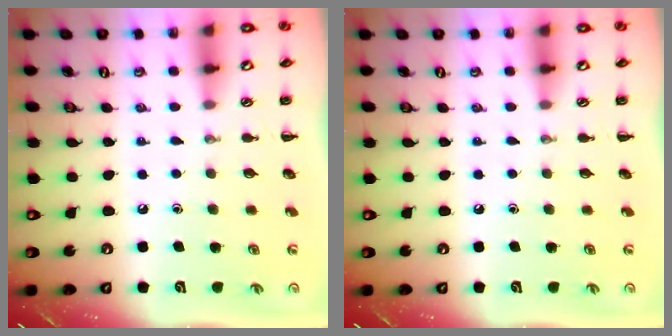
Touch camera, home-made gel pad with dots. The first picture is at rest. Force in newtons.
{"total": 0.0}